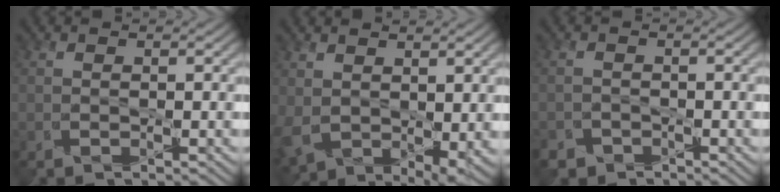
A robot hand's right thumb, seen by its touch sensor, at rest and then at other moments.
{"total": 7.8, "force": [0.1, 5.6, 5.4], "torque": [-0.141, -0.038, 0.027]}
{"total": 1.6, "force": [-1.4, 0.8, -0.3], "torque": [0.011, -0.002, -0.031]}